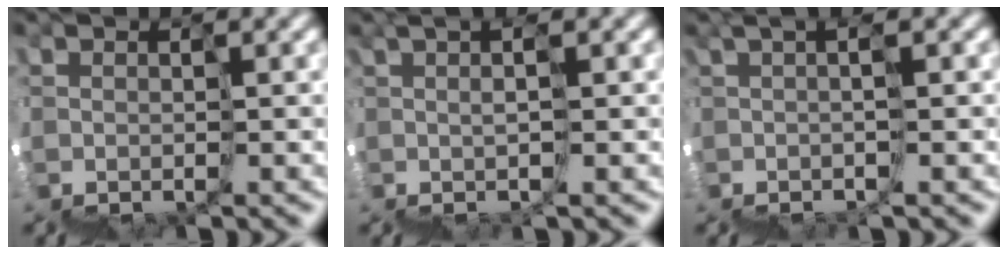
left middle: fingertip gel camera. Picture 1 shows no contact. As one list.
[{"total": 2.1, "force": [1.6, -1.4, 0.5], "torque": [0.009, 0.022, 0.040]}, {"total": 1.8, "force": [0.3, -1.8, 0.3], "torque": [0.005, 0.015, 0.015]}]